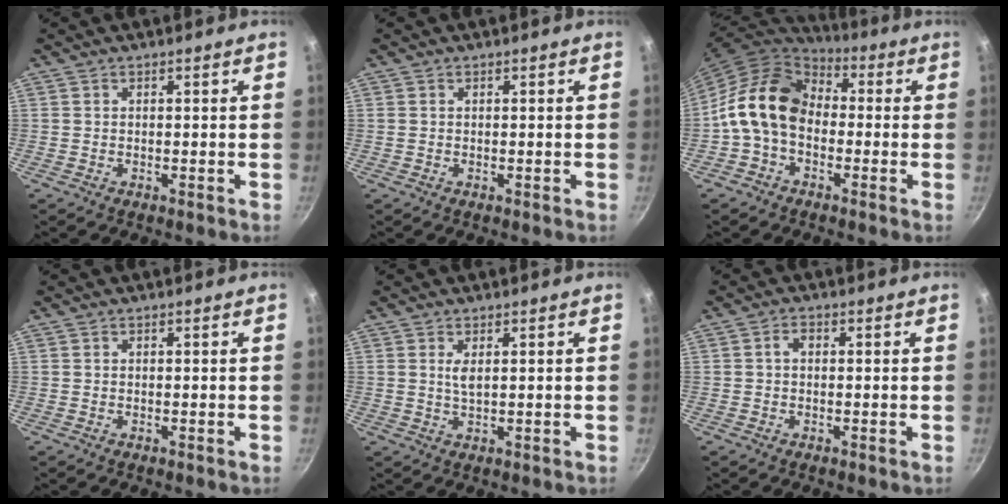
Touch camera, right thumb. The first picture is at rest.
{"total": 0.0}
{"total": 14.1, "force": [-1.1, 10.3, 9.6], "torque": [-0.145, 0.039, -0.041]}
{"total": 0.0}
{"total": 2.2, "force": [0.7, 0.9, 1.9], "torque": [-0.038, -0.005, 0.015]}
{"total": 1.8, "force": [0.1, 1.2, 1.3], "torque": [-0.021, 0.007, -0.001]}